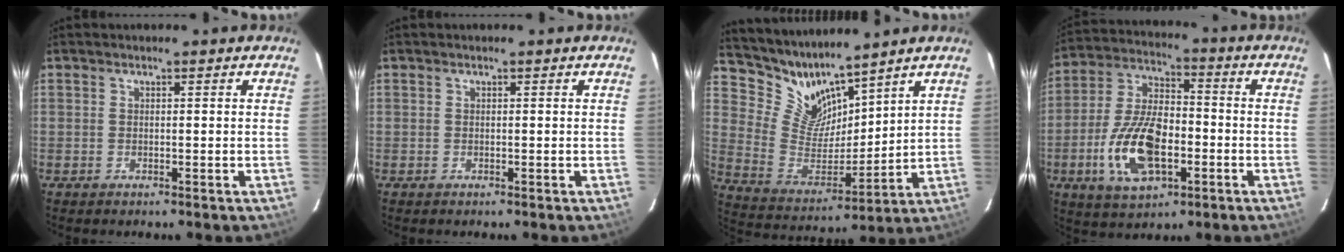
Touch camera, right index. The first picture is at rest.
{"total": 0.0}
{"total": 10.0, "force": [9.2, 3.0, 2.6], "torque": [-0.064, -0.022, 0.192]}
{"total": 15.8, "force": [-4.9, 7.8, 12.8], "torque": [-0.268, 0.002, -0.085]}